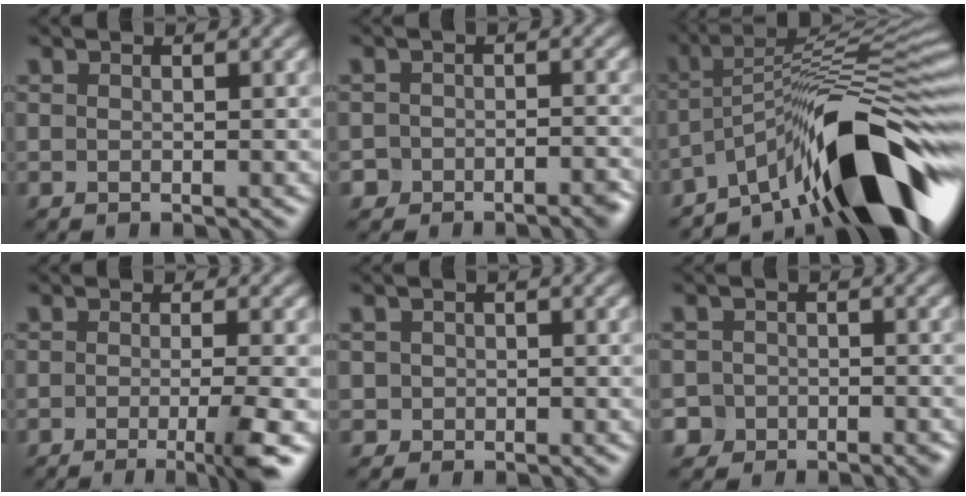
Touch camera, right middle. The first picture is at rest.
{"total": 3.5, "force": [-2.7, 2.1, 0.5], "torque": [0.013, 0.010, -0.038]}
{"total": 13.8, "force": [-6.7, 3.5, 11.5], "torque": [-0.163, 0.025, -0.111]}
{"total": 4.3, "force": [-1.7, 0.8, 3.9], "torque": [-0.057, -0.012, -0.033]}
{"total": 1.1, "force": [-0.2, 1.1, -0.1], "torque": [0.013, -0.003, -0.004]}
{"total": 4.1, "force": [-2.8, 3.0, 0.4], "torque": [0.020, 0.002, -0.046]}